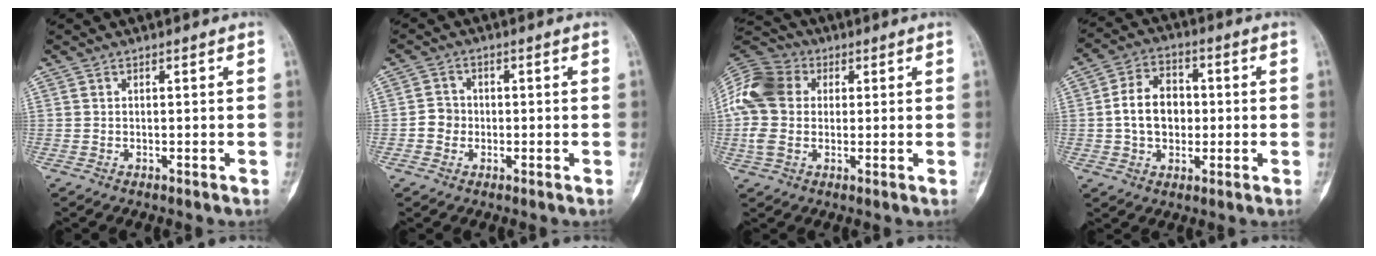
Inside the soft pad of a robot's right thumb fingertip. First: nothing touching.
{"total": 3.3, "force": [-0.7, 3.1, 1.0], "torque": [-0.003, 0.010, -0.020]}
{"total": 15.2, "force": [2.2, 11.4, 9.8], "torque": [-0.214, 0.026, 0.034]}
{"total": 10.0, "force": [-0.2, 7.4, 6.8], "torque": [-0.091, 0.017, -0.009]}